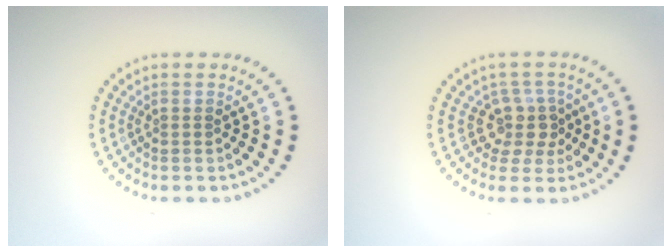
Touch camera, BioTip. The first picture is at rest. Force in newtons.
{"total": 2.9, "press": 2.2, "slide": 1.9}